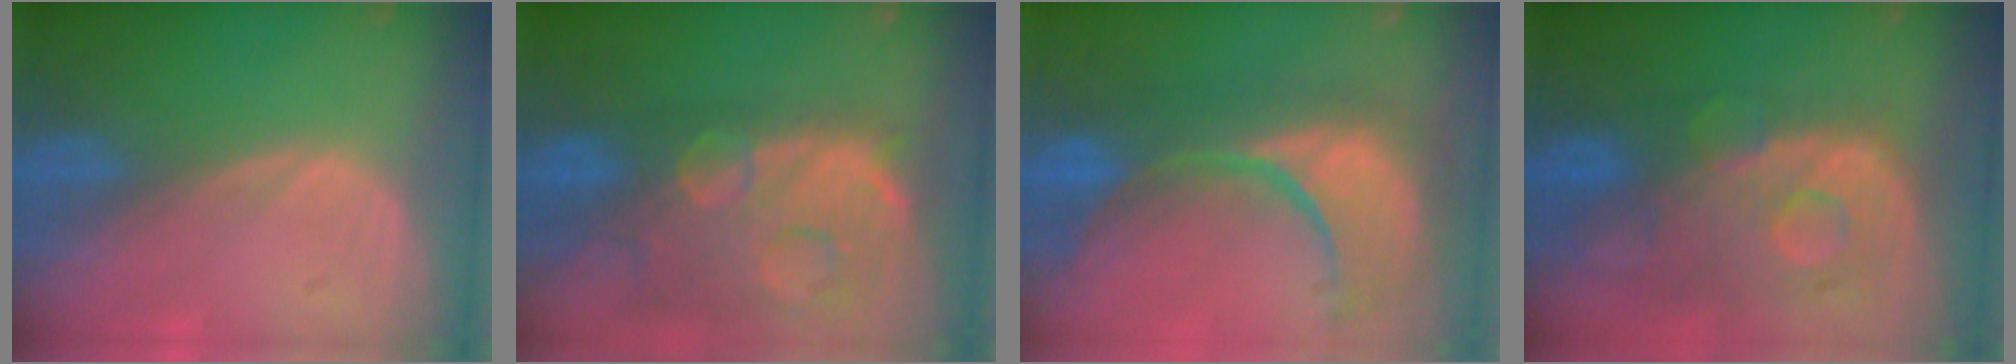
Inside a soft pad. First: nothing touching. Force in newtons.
{"total": 14.5, "press": 11.7, "slide": 8.4}
{"total": 12.6, "press": 11.2, "slide": 5.7}
{"total": 11.3, "press": 9.7, "slide": 5.7}